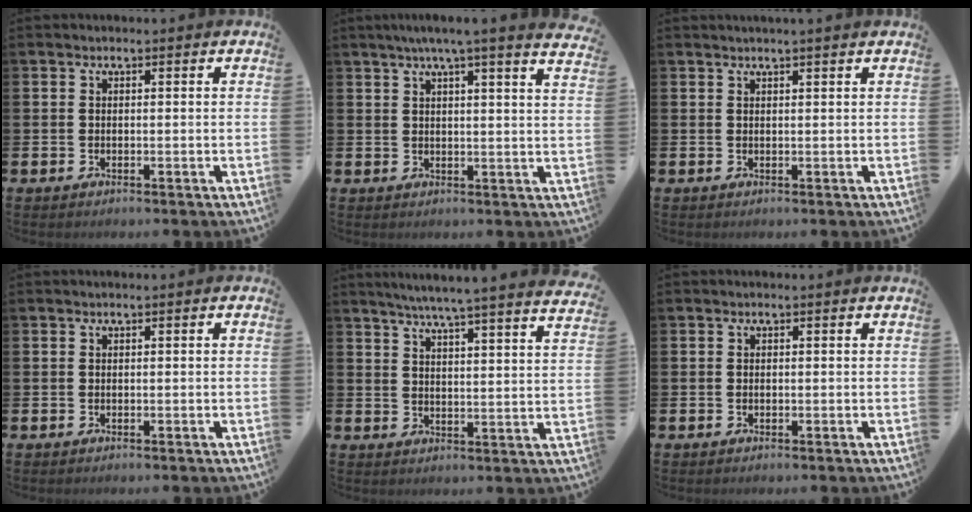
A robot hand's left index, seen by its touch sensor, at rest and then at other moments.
{"total": 4.6, "force": [4.0, -0.7, 2.2], "torque": [-0.043, -0.017, 0.066]}
{"total": 0.9, "force": [0.8, -0.2, 0.3], "torque": [0.000, -0.002, 0.014]}
{"total": 0.0}
{"total": 6.0, "force": [5.7, -0.8, 1.9], "torque": [-0.045, -0.041, 0.093]}
{"total": 0.0}